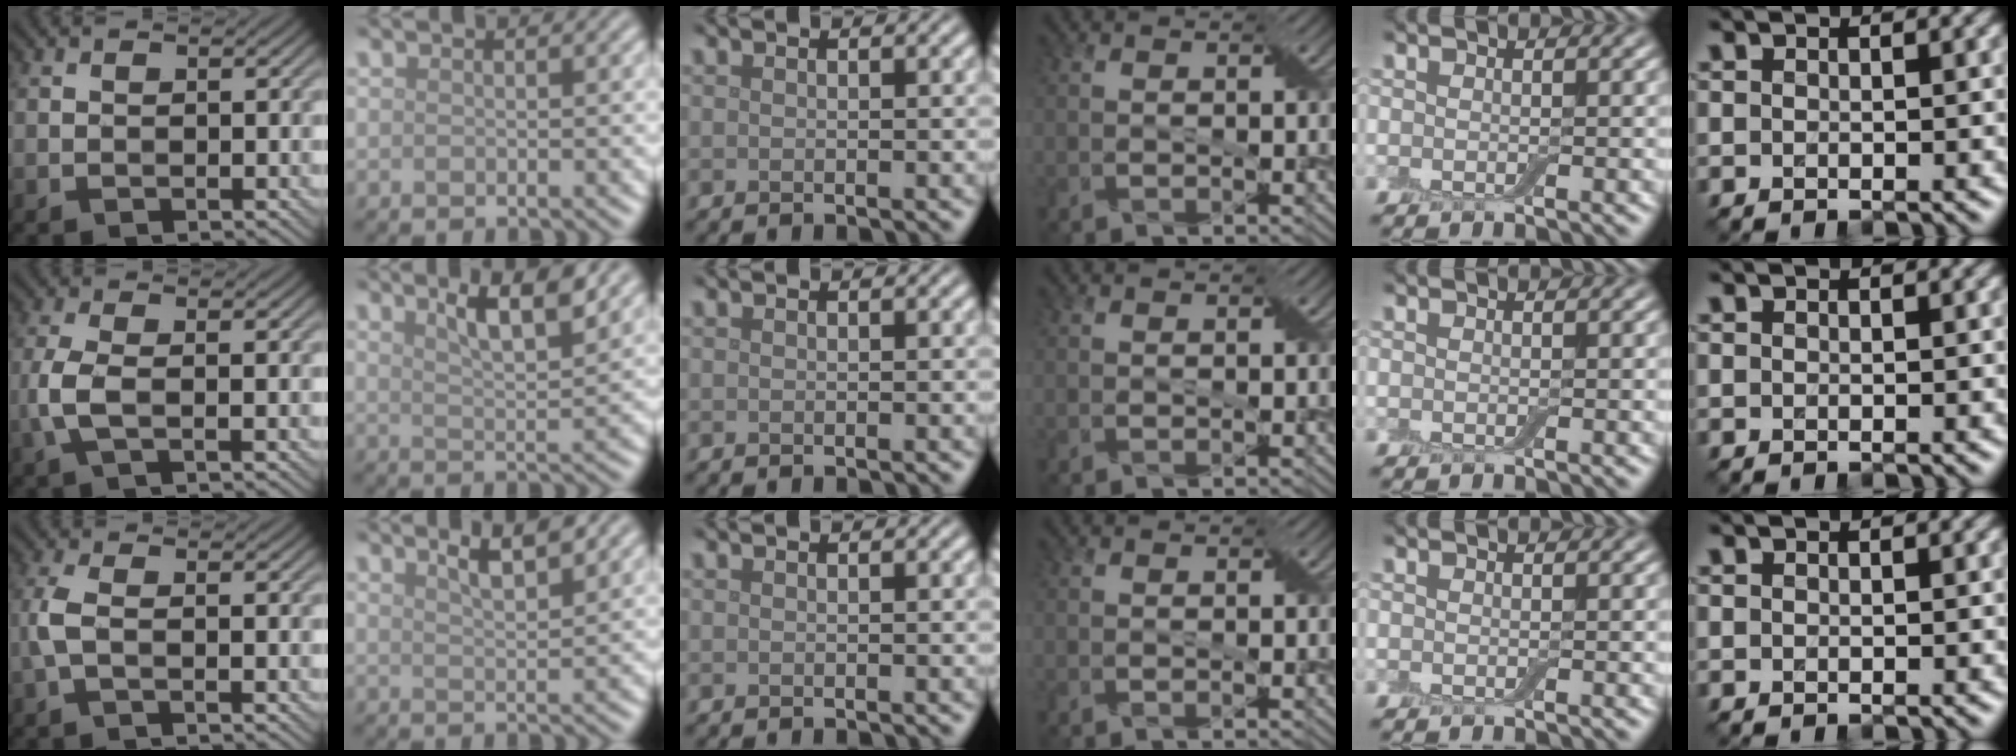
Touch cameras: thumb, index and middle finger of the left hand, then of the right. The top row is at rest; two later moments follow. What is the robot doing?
{"motion": "insert", "object": "box of matches"}